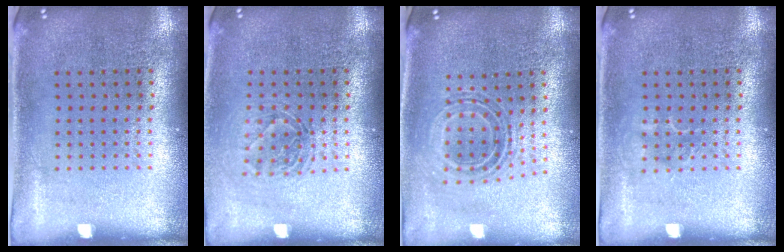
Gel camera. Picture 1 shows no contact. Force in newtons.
{"total": 1.2, "press": 1.1, "slide": 0.6}
{"total": 0.7, "press": 0.7, "slide": 0.2}
{"total": 0.9, "press": 0.9, "slide": 0.3}